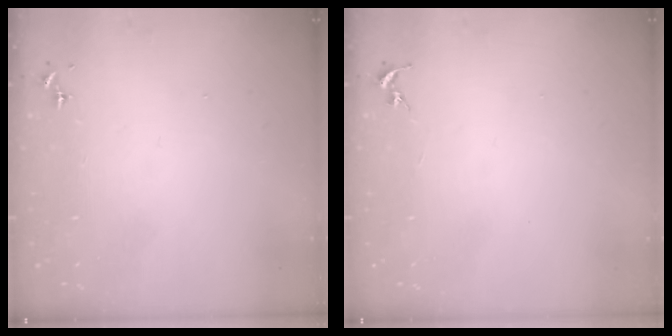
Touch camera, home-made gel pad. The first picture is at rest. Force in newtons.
{"total": 0.0}